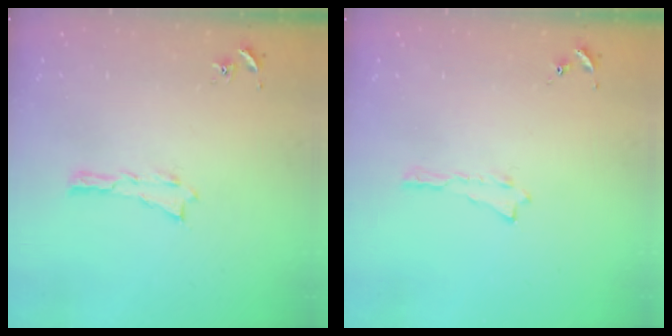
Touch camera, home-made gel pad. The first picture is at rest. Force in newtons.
{"total": 0.0}